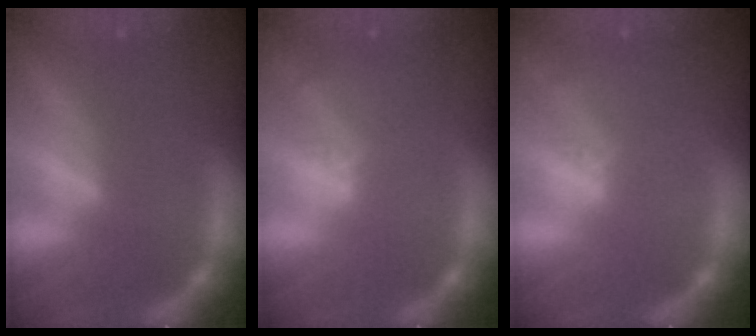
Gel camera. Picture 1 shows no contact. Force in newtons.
{"total": 2.9}
{"total": 2.5}